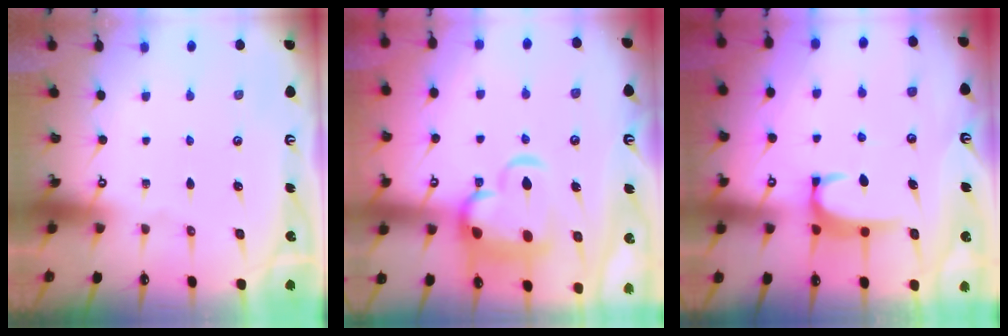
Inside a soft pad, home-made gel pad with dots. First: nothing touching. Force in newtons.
{"total": 7.3, "press": 7.1, "slide": 1.7}
{"total": 2.1, "press": 2.0, "slide": 0.5}